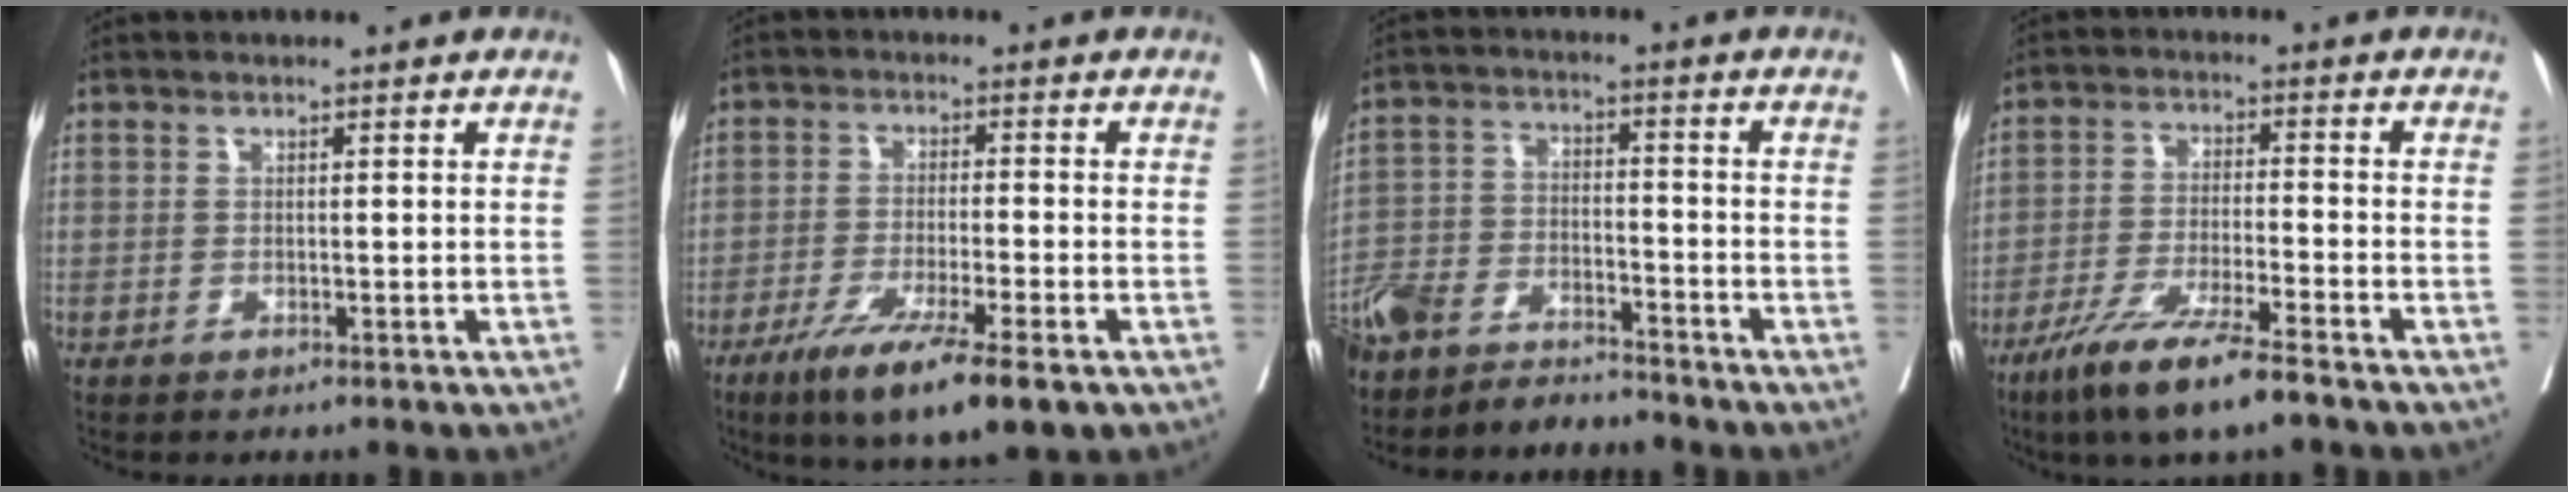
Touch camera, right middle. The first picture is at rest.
{"total": 11.2, "force": [-6.6, 1.2, 8.9], "torque": [-0.148, -0.027, -0.105]}
{"total": 11.9, "force": [-10.9, 3.3, 3.6], "torque": [-0.067, 0.006, -0.191]}
{"total": 10.3, "force": [-7.2, 0.5, 7.3], "torque": [-0.137, -0.028, -0.131]}